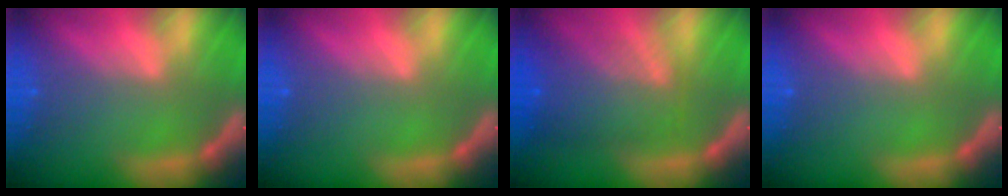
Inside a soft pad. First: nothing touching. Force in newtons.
{"total": 0.0}
{"total": 6.6}
{"total": 0.0}